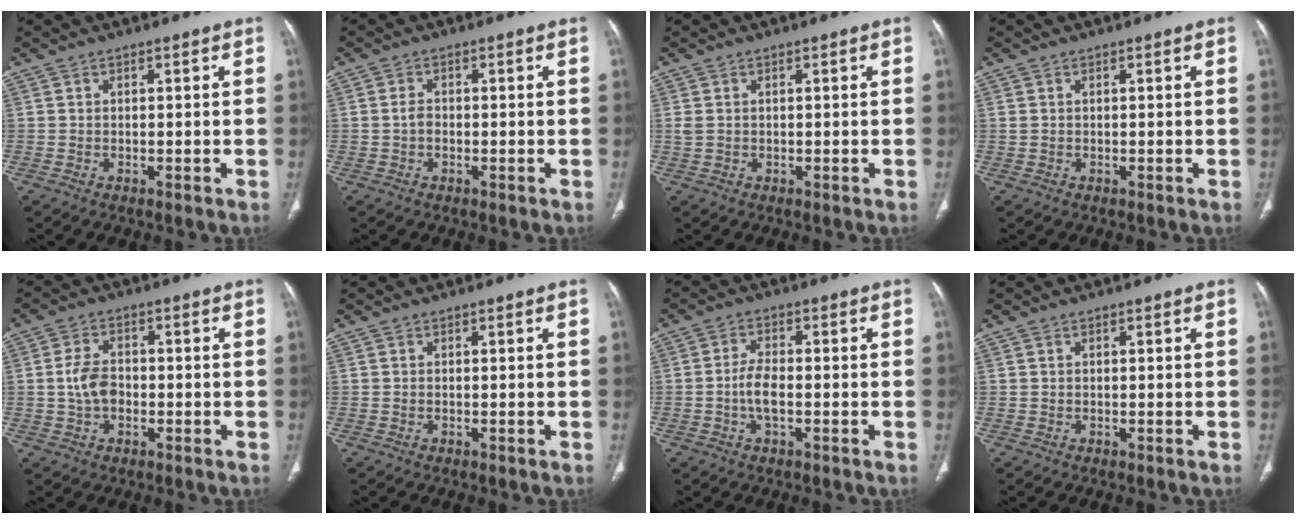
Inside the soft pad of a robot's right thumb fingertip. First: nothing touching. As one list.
[{"total": 2.0, "force": [-0.2, 1.3, 1.5], "torque": [-0.027, 0.006, -0.006]}, {"total": 1.7, "force": [0.4, 1.1, 1.2], "torque": [-0.039, 0.009, 0.013]}, {"total": 0.6, "force": [0.2, 0.3, 0.5], "torque": [-0.013, 0.010, 0.009]}, {"total": 5.7, "force": [-0.7, 3.8, 4.2], "torque": [-0.078, 0.013, -0.015]}, {"total": 0.0}, {"total": 4.4, "force": [-1.1, 1.9, 3.8], "torque": [-0.075, 0.011, -0.023]}, {"total": 0.0}]